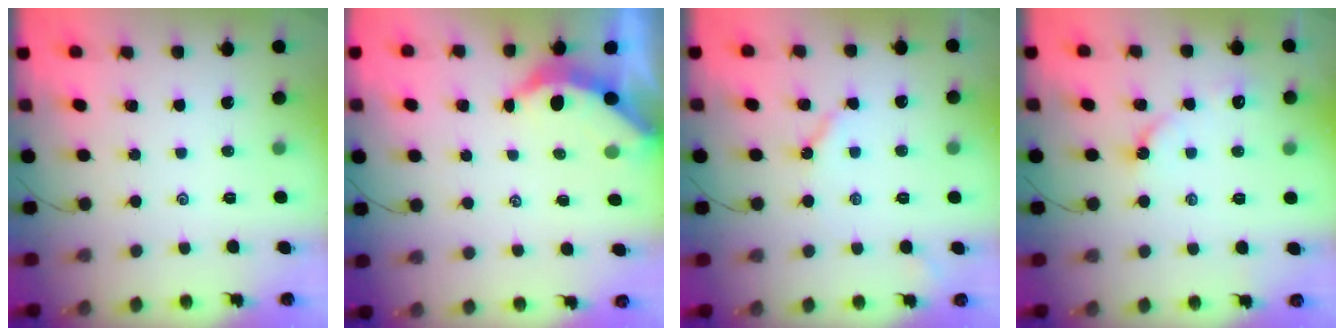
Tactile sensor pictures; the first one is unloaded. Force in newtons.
{"total": 3.7, "press": 3.7, "slide": 0.4}
{"total": 4.0, "press": 4.0, "slide": 0.2}
{"total": 4.3, "press": 4.3, "slide": 0.6}